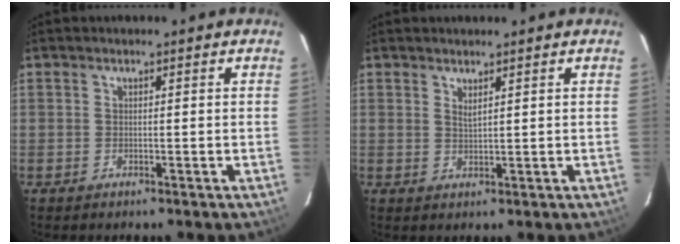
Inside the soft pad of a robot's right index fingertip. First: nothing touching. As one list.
[{"total": 1.5, "force": [1.1, 0.2, 1.0], "torque": [-0.018, -0.002, 0.019]}]